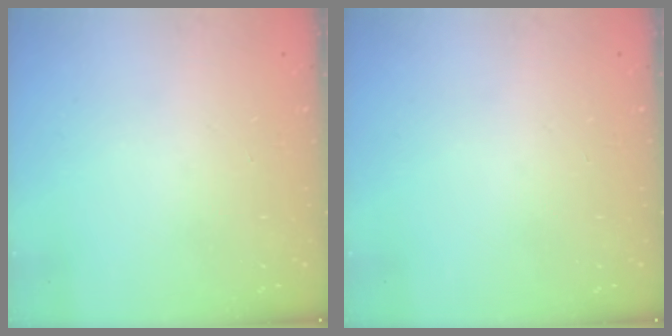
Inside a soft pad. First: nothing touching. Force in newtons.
{"total": 0.0}